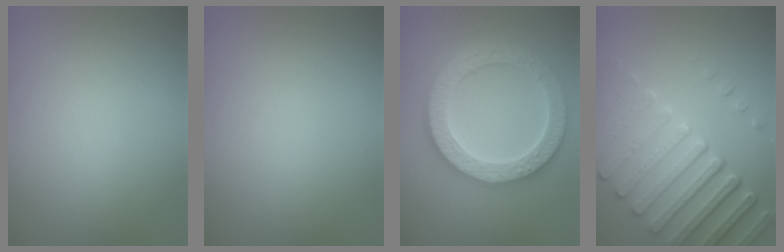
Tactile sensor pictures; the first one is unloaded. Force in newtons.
{"total": 0.0}
{"total": 6.4, "press": 6.3, "slide": 1.4}
{"total": 7.6, "press": 5.7, "slide": 5.0}